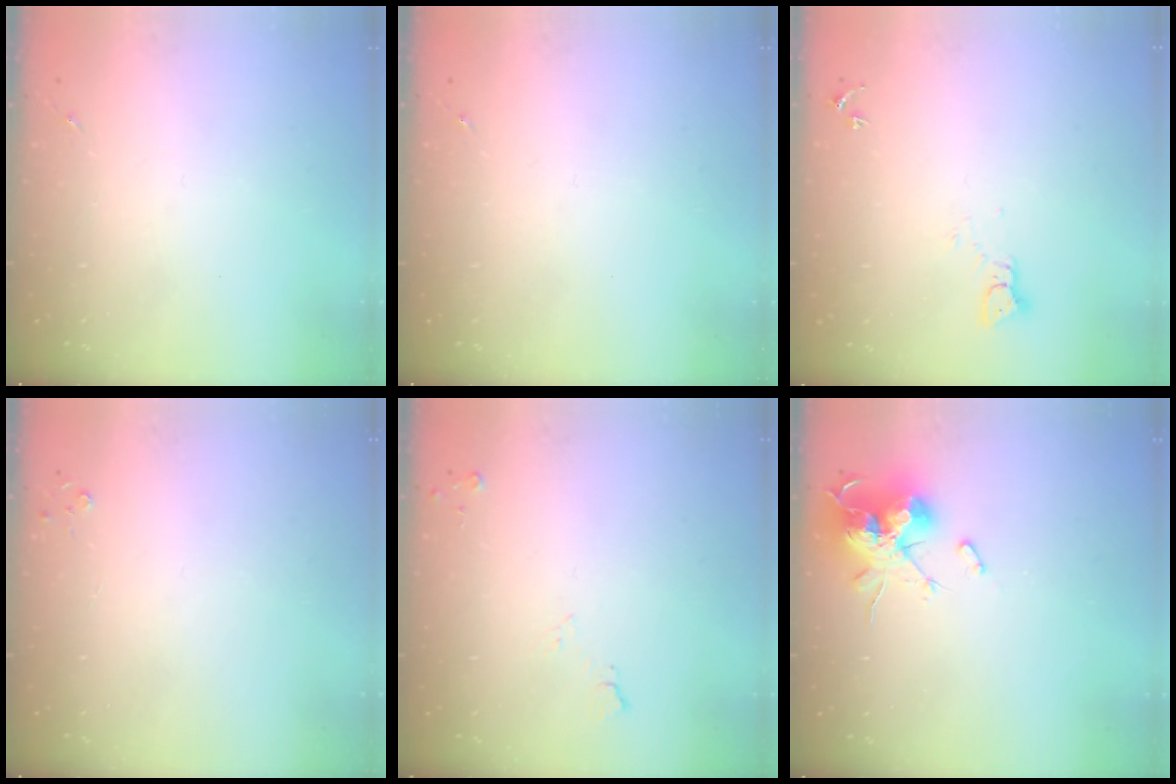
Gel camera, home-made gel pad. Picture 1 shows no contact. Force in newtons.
{"total": 0.0}
{"total": 3.2, "press": 3.2, "slide": 0.4}
{"total": 2.7, "press": 2.7, "slide": 0.3}
{"total": 5.7, "press": 5.6, "slide": 0.7}
{"total": 16.7, "press": 16.7, "slide": 0.1}